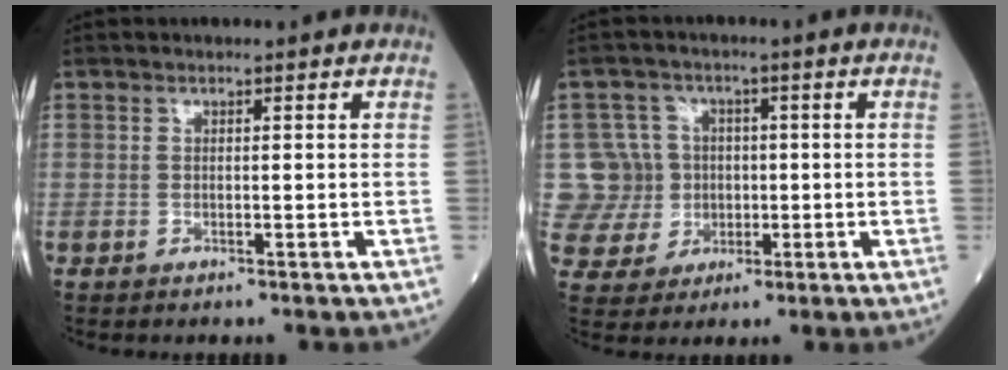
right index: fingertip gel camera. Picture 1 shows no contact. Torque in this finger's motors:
{"motor_torque": [0.12, 0.10, -0.03, -0.04]}